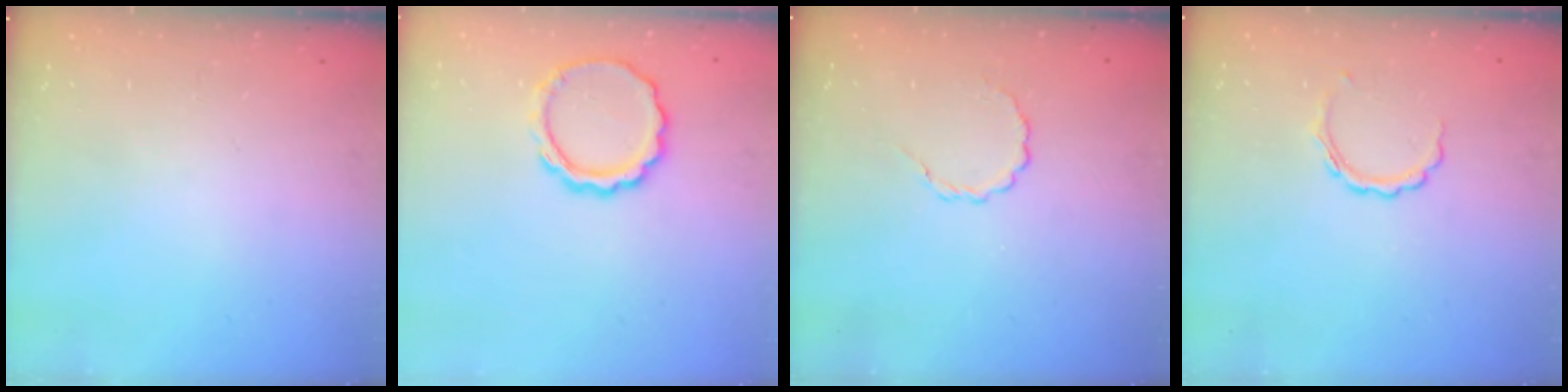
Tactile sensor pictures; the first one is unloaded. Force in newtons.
{"total": 8.5, "press": 8.5, "slide": 1.2}
{"total": 2.4, "press": 2.2, "slide": 0.9}
{"total": 6.1, "press": 6.0, "slide": 0.9}